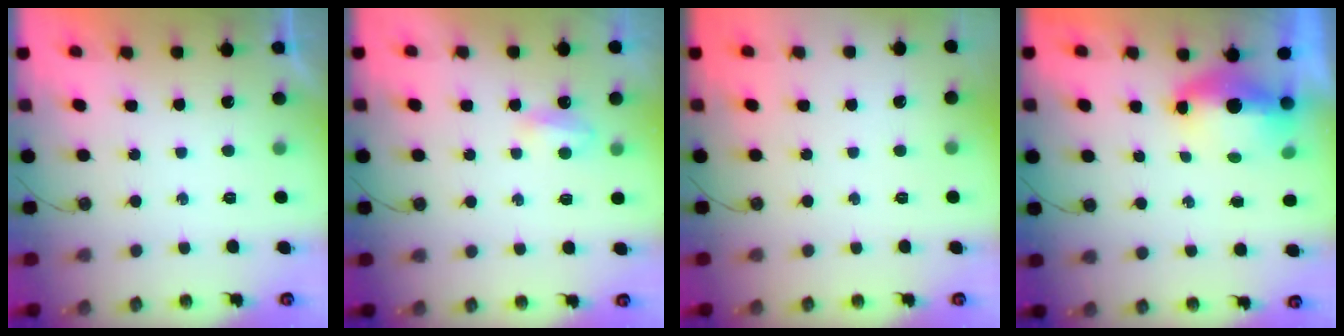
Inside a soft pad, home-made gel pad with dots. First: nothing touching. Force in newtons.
{"total": 3.9, "press": 3.9, "slide": 0.7}
{"total": 0.0}
{"total": 6.5, "press": 6.3, "slide": 1.4}